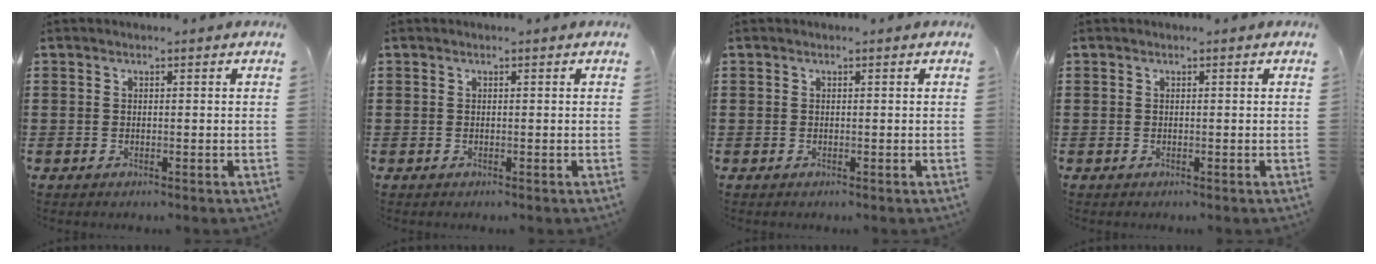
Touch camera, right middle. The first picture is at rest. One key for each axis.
{"total": 0.0}
{"total": 0.0}
{"total": 0.0}